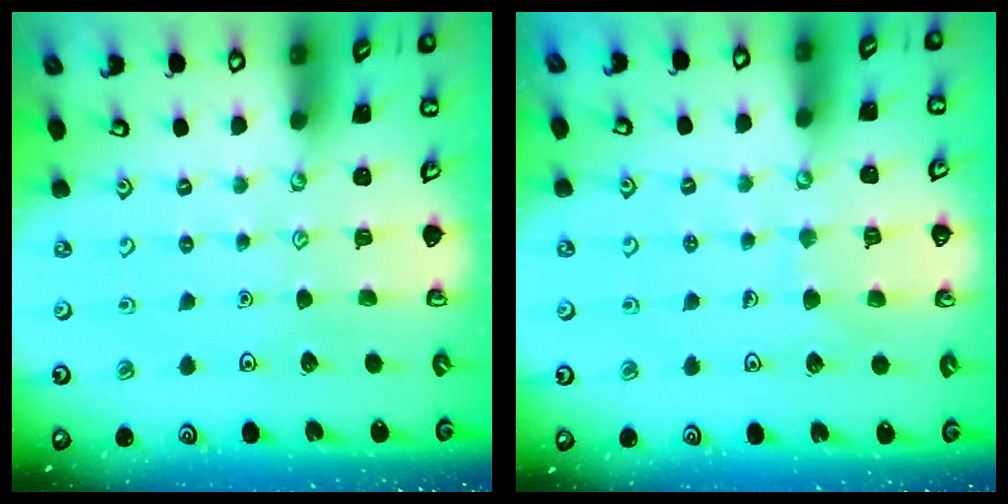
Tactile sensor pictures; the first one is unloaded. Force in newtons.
{"total": 5.9, "press": 5.9, "slide": 0.4}